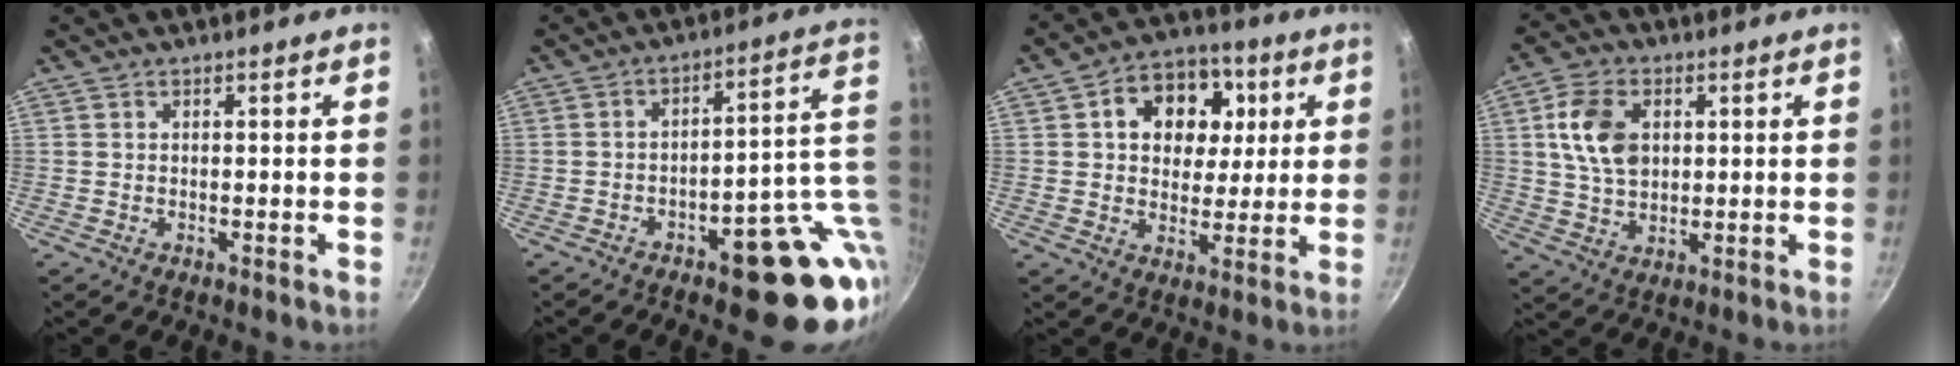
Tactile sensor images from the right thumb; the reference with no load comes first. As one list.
[{"total": 18.3, "force": [-3.0, 7.8, 16.3], "torque": [-0.148, 0.022, -0.027]}, {"total": 13.8, "force": [3.8, 10.8, 7.8], "torque": [-0.082, 0.001, 0.048]}, {"total": 10.2, "force": [2.2, 7.0, 7.1], "torque": [-0.118, 0.002, 0.040]}]